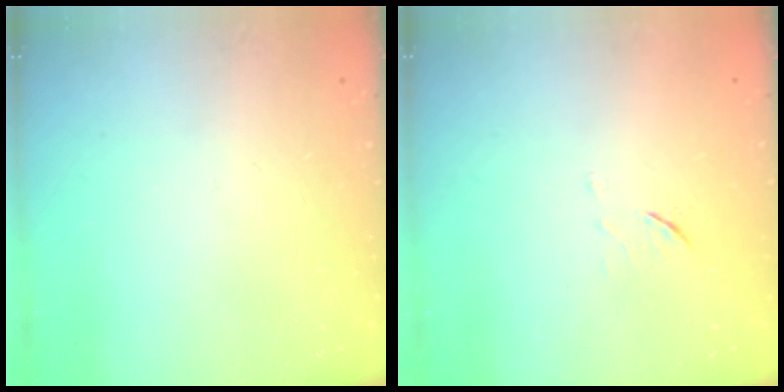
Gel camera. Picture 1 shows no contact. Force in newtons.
{"total": 5.4, "press": 5.2, "slide": 1.2}